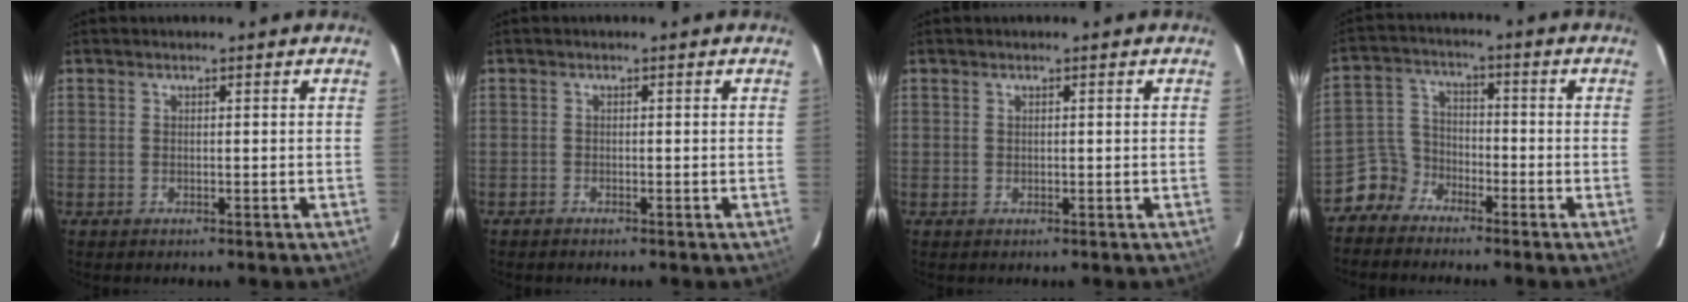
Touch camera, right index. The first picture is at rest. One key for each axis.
{"total": 0.7, "fx": -0.6, "fy": 0.3, "fz": -0.1, "tx": -0.003, "ty": 0.002, "tz": -0.013}
{"total": 0.0}
{"total": 6.0, "fx": -4.5, "fy": 3.9, "fz": 0.2, "tx": -0.010, "ty": 0.030, "tz": -0.101}